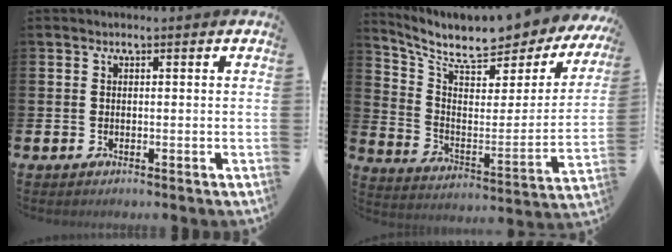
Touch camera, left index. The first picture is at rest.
{"total": 8.3, "force": [7.4, 1.6, 3.2], "torque": [-0.085, -0.067, 0.117]}